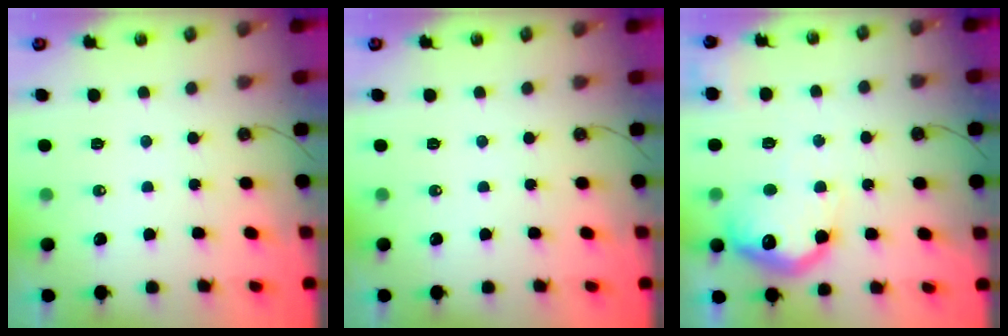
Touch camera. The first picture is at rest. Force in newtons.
{"total": 0.0}
{"total": 17.7, "press": 17.6, "slide": 1.4}